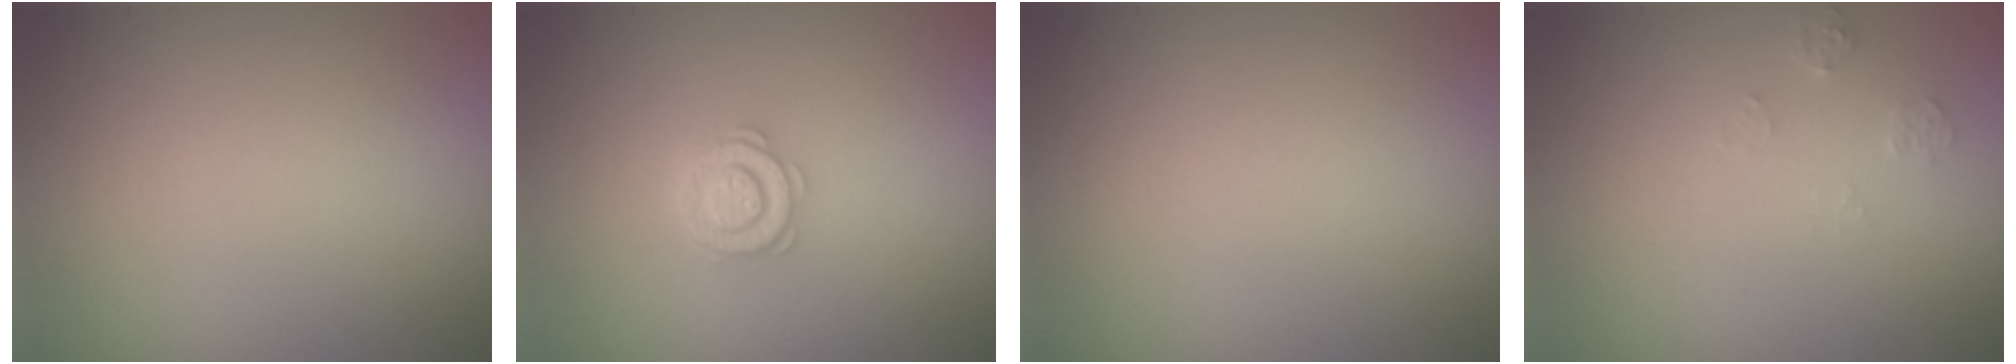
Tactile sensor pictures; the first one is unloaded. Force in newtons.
{"total": 2.6, "press": 2.5, "slide": 0.5}
{"total": 0.0}
{"total": 1.1, "press": 1.1, "slide": 0.1}